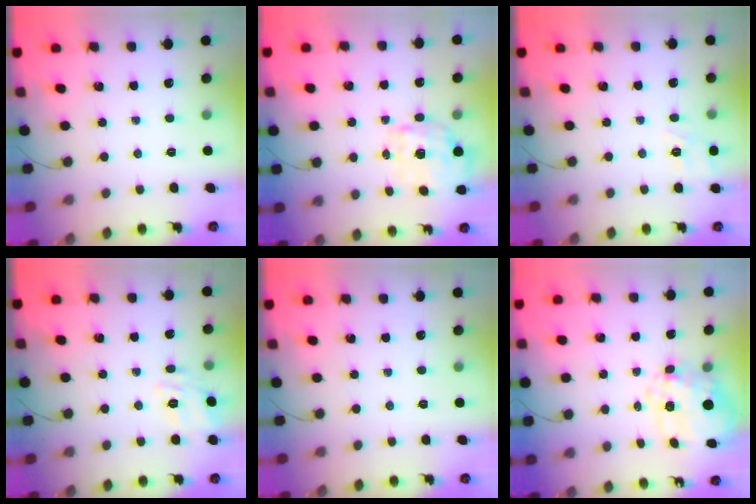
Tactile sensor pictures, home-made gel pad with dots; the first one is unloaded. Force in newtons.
{"total": 2.6, "press": 2.3, "slide": 1.3}
{"total": 8.8, "press": 8.7, "slide": 1.5}
{"total": 6.1, "press": 5.9, "slide": 1.3}
{"total": 0.0}
{"total": 11.0, "press": 10.8, "slide": 2.0}